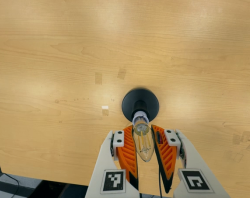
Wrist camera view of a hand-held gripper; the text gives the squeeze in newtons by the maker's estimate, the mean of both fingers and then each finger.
{"total": 20.9, "left": 23.7, "right": 18.2}